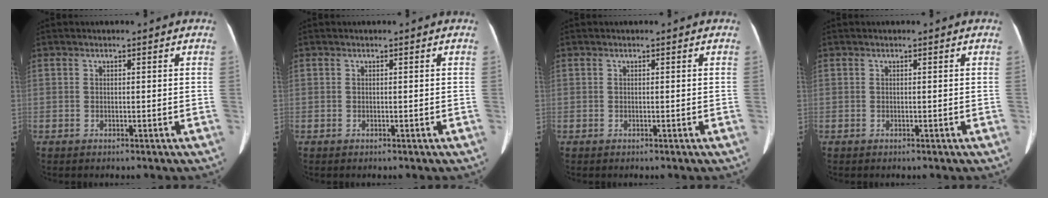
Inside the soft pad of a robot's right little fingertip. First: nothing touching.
{"total": 0.0}
{"total": 0.0}
{"total": 0.0}